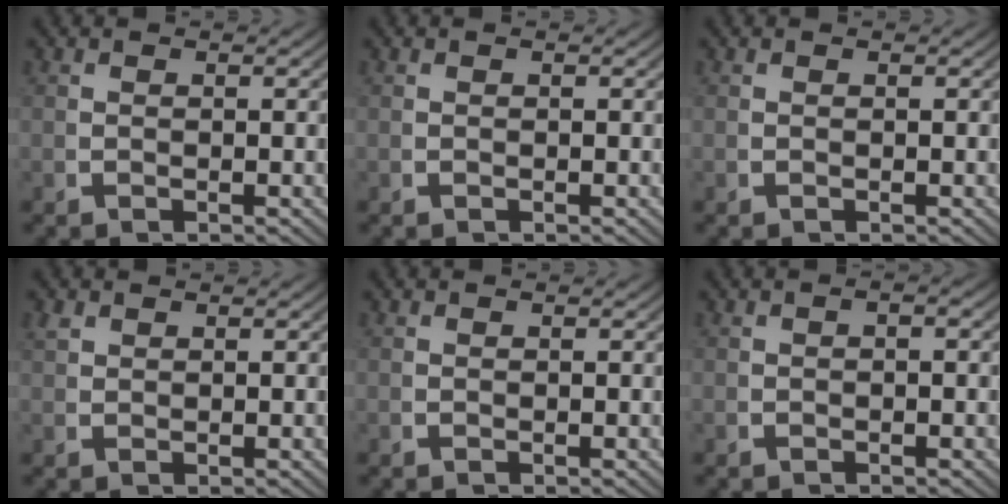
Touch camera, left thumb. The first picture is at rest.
{"total": 0.0}
{"total": 0.0}
{"total": 1.0, "force": [0.9, 0.3, 0.3], "torque": [-0.008, 0.001, 0.024]}
{"total": 0.0}
{"total": 0.7, "force": [-0.3, 0.1, 0.6], "torque": [-0.009, 0.002, -0.007]}